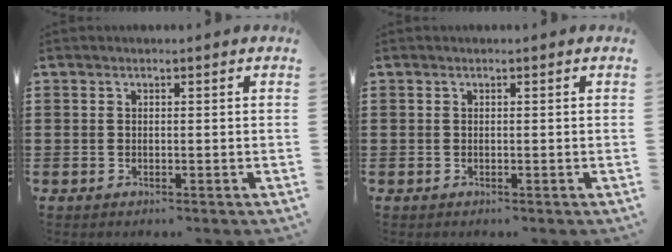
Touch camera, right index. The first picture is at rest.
{"total": 0.0}